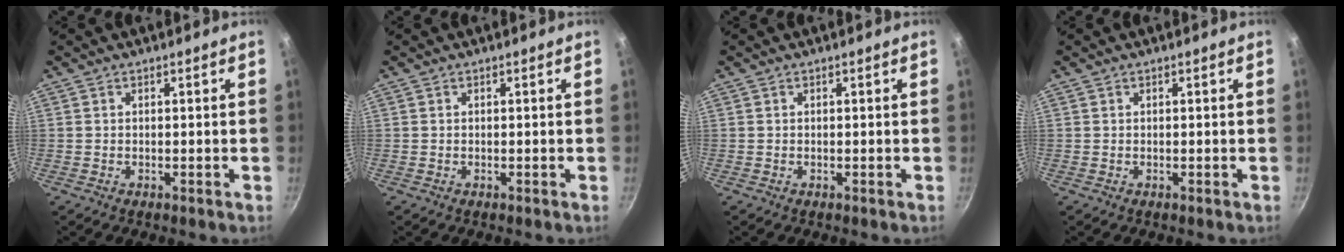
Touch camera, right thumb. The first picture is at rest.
{"total": 0.0}
{"total": 0.0}
{"total": 0.0}